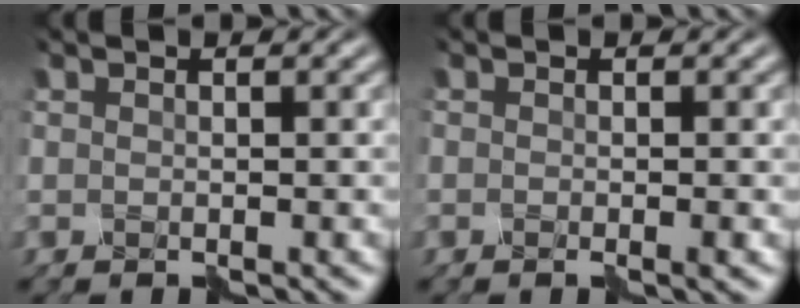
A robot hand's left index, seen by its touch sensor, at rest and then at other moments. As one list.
[{"total": 1.0, "force": [-0.7, 0.1, 0.7], "torque": [-0.006, -0.004, -0.007]}]